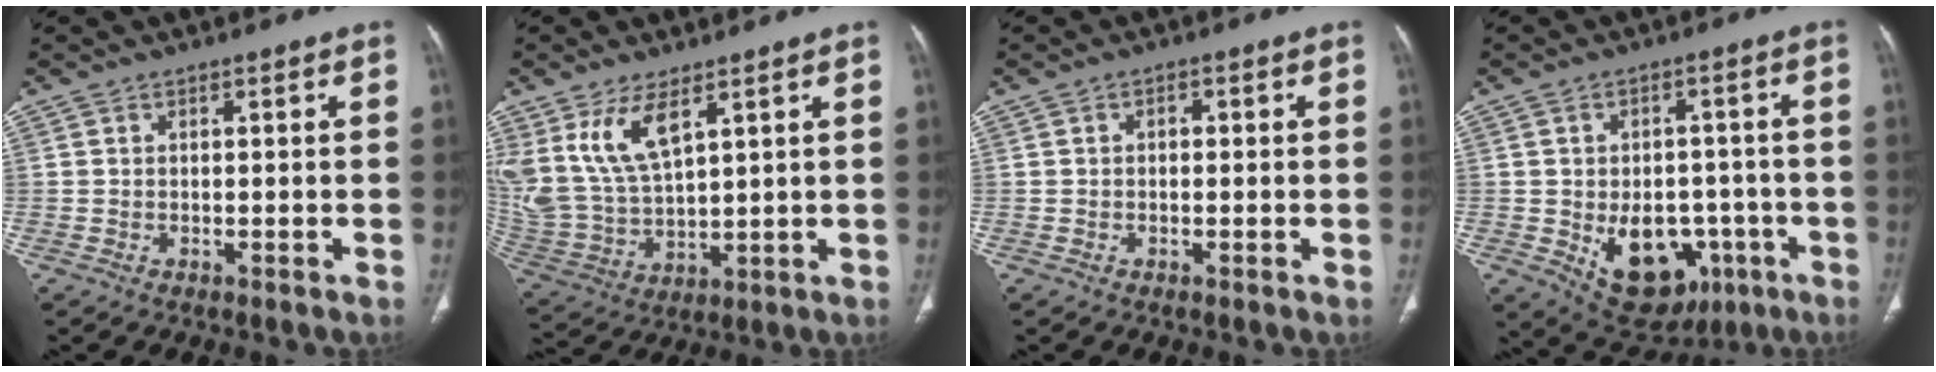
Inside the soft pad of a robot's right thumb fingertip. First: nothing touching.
{"total": 13.2, "force": [6.7, 6.0, 9.6], "torque": [-0.198, -0.027, 0.153]}
{"total": 1.2, "force": [0.1, 0.8, 0.9], "torque": [-0.011, 0.006, -0.001]}
{"total": 14.8, "force": [-4.9, 10.0, 9.8], "torque": [-0.105, 0.019, -0.049]}